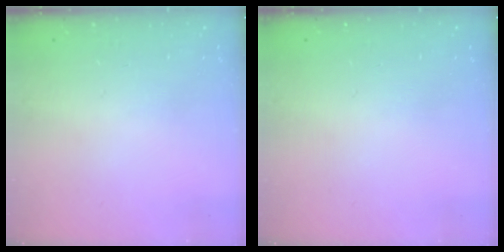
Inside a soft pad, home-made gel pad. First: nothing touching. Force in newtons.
{"total": 0.0}